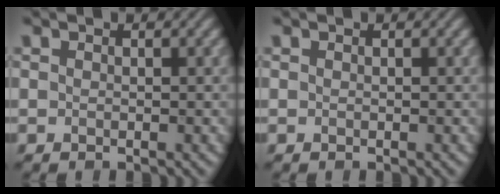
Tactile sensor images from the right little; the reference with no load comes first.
{"total": 0.0}